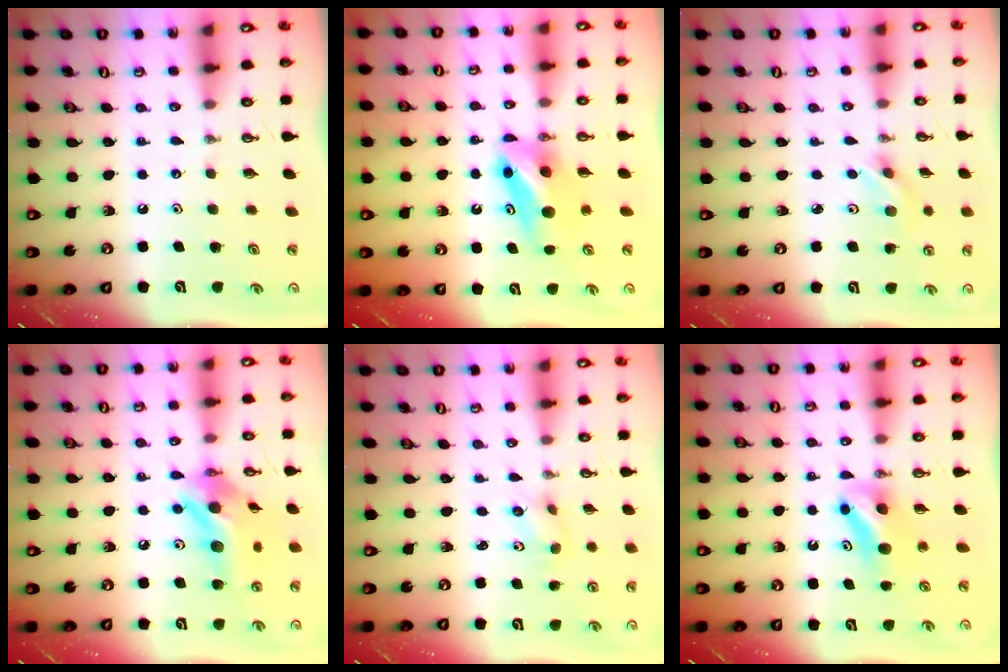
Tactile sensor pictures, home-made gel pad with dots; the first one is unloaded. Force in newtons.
{"total": 7.1, "press": 6.6, "slide": 2.5}
{"total": 2.9, "press": 2.8, "slide": 0.8}
{"total": 14.4, "press": 14.0, "slide": 3.2}
{"total": 3.4, "press": 3.2, "slide": 1.1}
{"total": 7.0, "press": 6.9, "slide": 0.8}